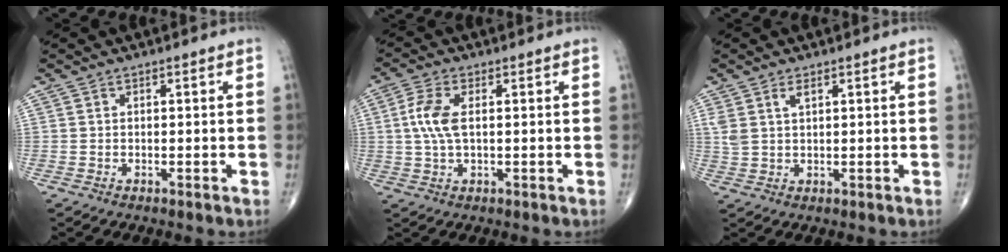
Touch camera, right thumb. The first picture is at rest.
{"total": 6.0, "force": [0.8, 2.7, 5.3], "torque": [-0.133, 0.008, 0.013]}
{"total": 3.2, "force": [1.7, 1.4, 2.4], "torque": [-0.056, 0.003, 0.041]}